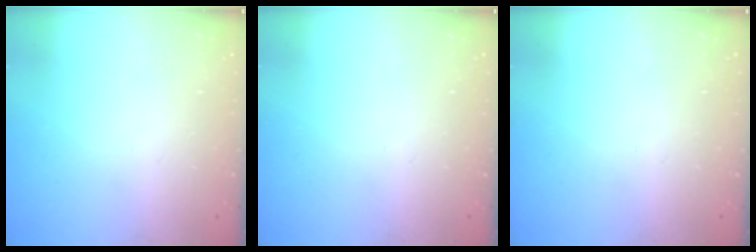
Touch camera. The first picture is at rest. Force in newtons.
{"total": 0.0}
{"total": 0.0}